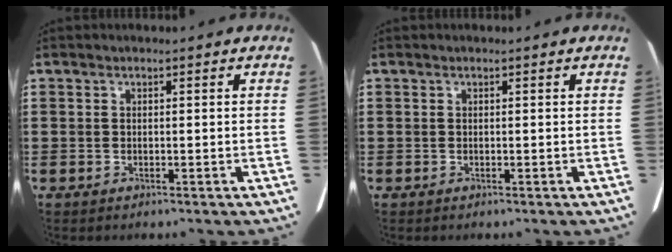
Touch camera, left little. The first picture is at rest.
{"total": 0.0}